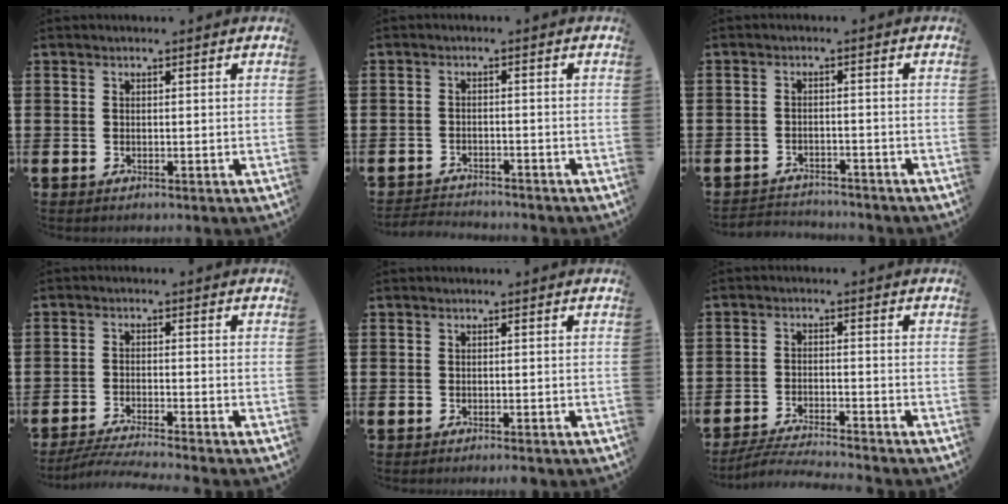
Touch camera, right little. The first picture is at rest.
{"total": 2.1, "force": [-2.1, 0.0, -0.2], "torque": [-0.002, 0.001, -0.047]}
{"total": 2.2, "force": [-2.2, 0.2, -0.3], "torque": [-0.002, 0.001, -0.050]}
{"total": 3.2, "force": [-2.8, -0.3, 1.5], "torque": [-0.021, -0.005, -0.053]}
{"total": 0.5, "force": [-0.4, 0.0, 0.2], "torque": [-0.004, -0.003, -0.009]}
{"total": 3.4, "force": [-3.3, -0.3, 0.8], "torque": [-0.012, -0.002, -0.067]}